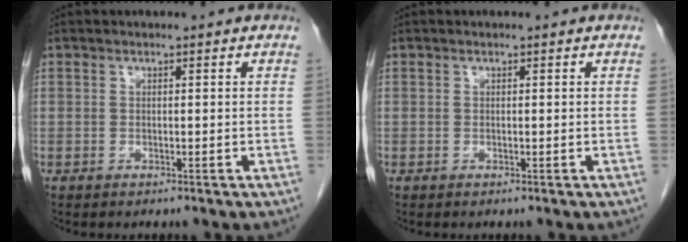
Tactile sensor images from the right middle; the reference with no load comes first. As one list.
[{"total": 0.0}]